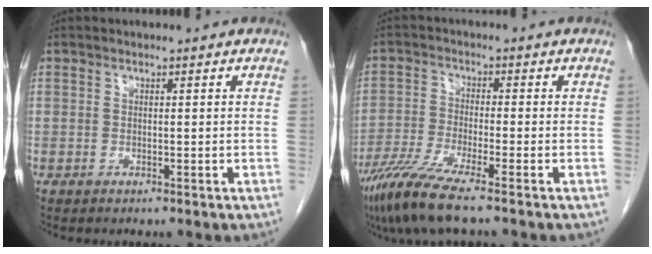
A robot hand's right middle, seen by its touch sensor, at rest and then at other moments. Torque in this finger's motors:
{"motor_torque": [1.26, -0.88, 0.51, 0.15]}